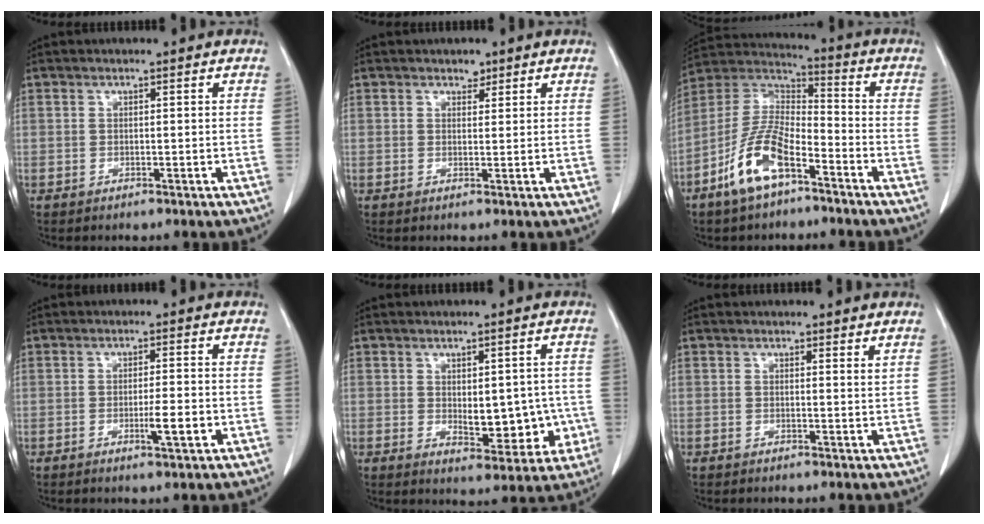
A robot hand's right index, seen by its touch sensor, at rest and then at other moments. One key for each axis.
{"total": 1.4, "fx": 1.0, "fy": 0.9, "fz": 0.3, "tx": -0.001, "ty": -0.006, "tz": 0.012}
{"total": 11.9, "fx": -6.6, "fy": 4.3, "fz": 8.9, "tx": -0.196, "ty": 0.005, "tz": -0.127}
{"total": 3.9, "fx": -1.1, "fy": 0.2, "fz": 3.7, "tx": -0.059, "ty": -0.004, "tz": -0.014}
{"total": 8.3, "fx": -0.7, "fy": 4.3, "fz": 7.0, "tx": -0.078, "ty": 0.003, "tz": 0.007}
{"total": 1.5, "fx": 1.3, "fy": 0.2, "fz": 0.5, "tx": -0.006, "ty": -0.007, "tz": 0.011}